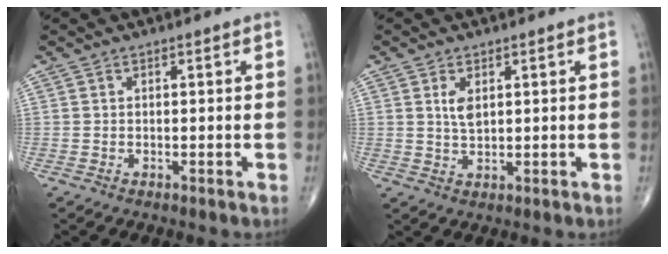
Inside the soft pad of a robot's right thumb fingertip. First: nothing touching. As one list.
[{"total": 3.1, "force": [1.1, 1.6, 2.5], "torque": [-0.041, -0.008, 0.022]}]